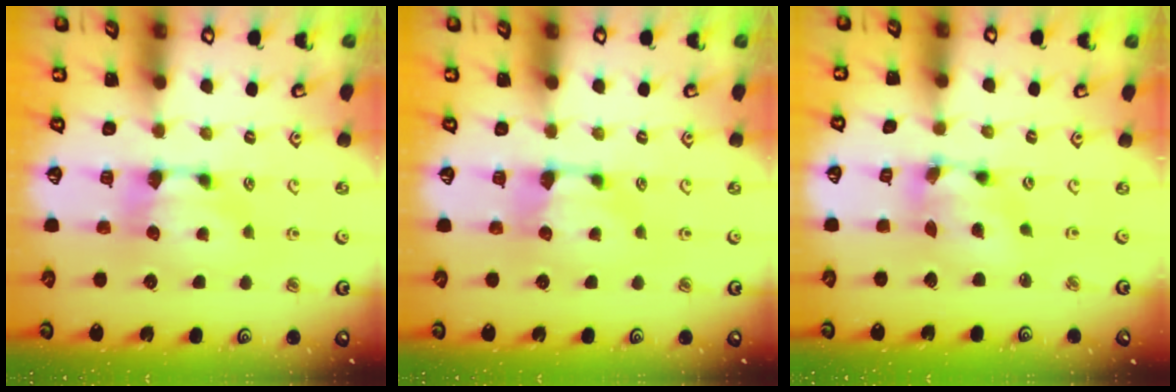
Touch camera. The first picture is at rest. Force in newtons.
{"total": 0.0}
{"total": 3.9, "press": 3.5, "slide": 1.7}